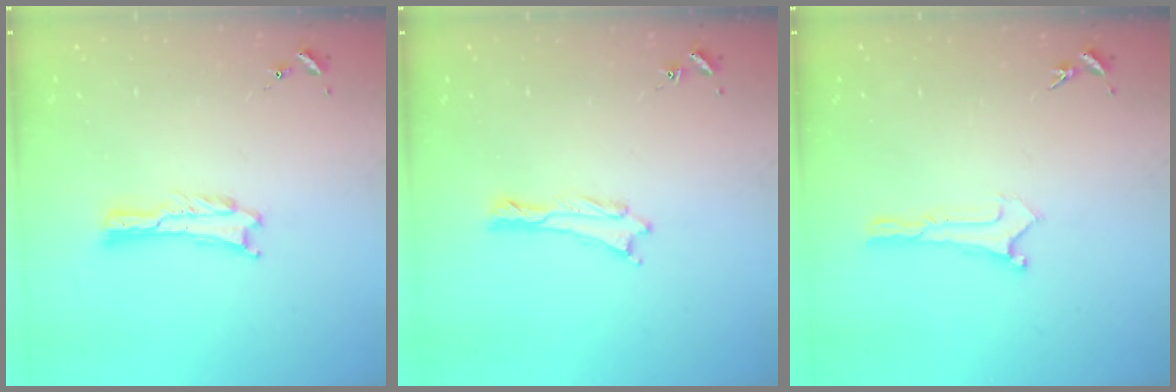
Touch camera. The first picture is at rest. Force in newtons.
{"total": 0.0}
{"total": 0.0}